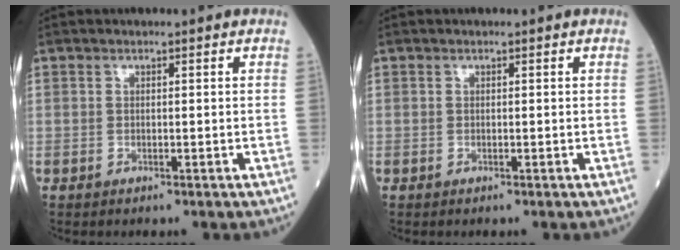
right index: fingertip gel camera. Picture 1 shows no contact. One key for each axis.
{"total": 0.0}